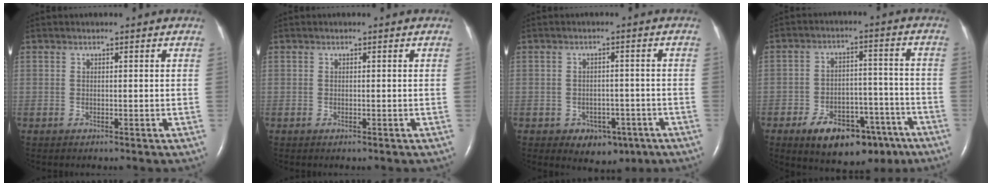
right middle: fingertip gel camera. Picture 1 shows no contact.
{"total": 0.0}
{"total": 5.2, "force": [-2.6, 3.7, 2.4], "torque": [-0.032, 0.011, -0.022]}
{"total": 14.1, "force": [-9.1, 7.0, 8.3], "torque": [-0.110, 0.018, -0.127]}